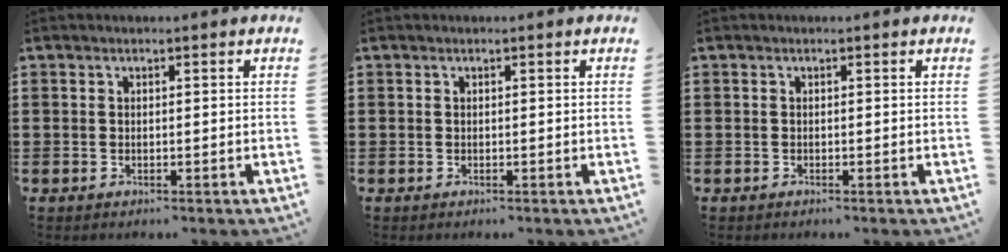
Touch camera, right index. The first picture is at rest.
{"total": 0.0}
{"total": 0.0}